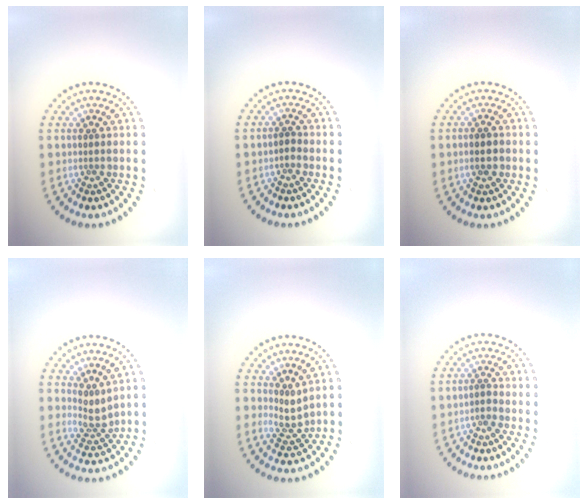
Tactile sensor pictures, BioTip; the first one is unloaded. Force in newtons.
{"total": 0.6, "press": 0.6, "slide": 0.2}
{"total": 1.8, "press": 1.8, "slide": 0.3}
{"total": 2.4, "press": 1.7, "slide": 1.7}
{"total": 2.1, "press": 1.4, "slide": 1.5}
{"total": 0.8, "press": 0.4, "slide": 0.6}